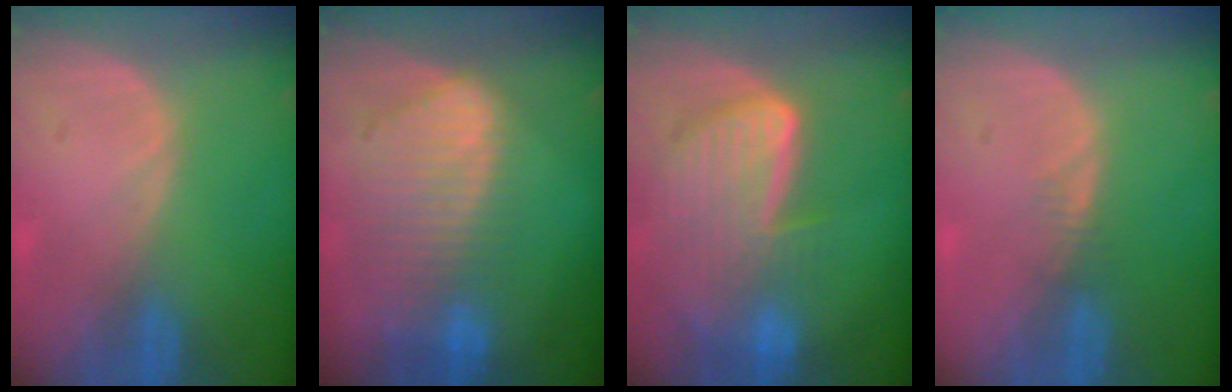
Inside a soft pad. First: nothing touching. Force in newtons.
{"total": 10.0, "press": 8.5, "slide": 5.2}
{"total": 9.1, "press": 8.0, "slide": 4.4}
{"total": 1.3, "press": 1.2, "slide": 0.2}